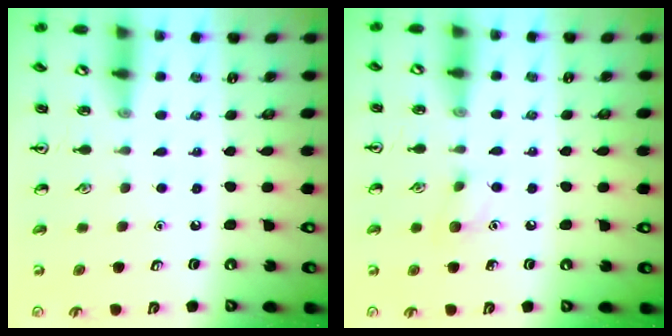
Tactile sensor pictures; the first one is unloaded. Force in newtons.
{"total": 6.6, "press": 6.4, "slide": 1.7}